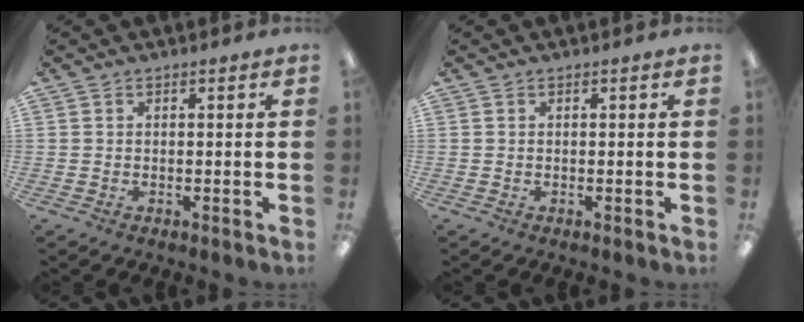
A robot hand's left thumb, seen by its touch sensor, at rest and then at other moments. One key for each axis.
{"total": 0.0}